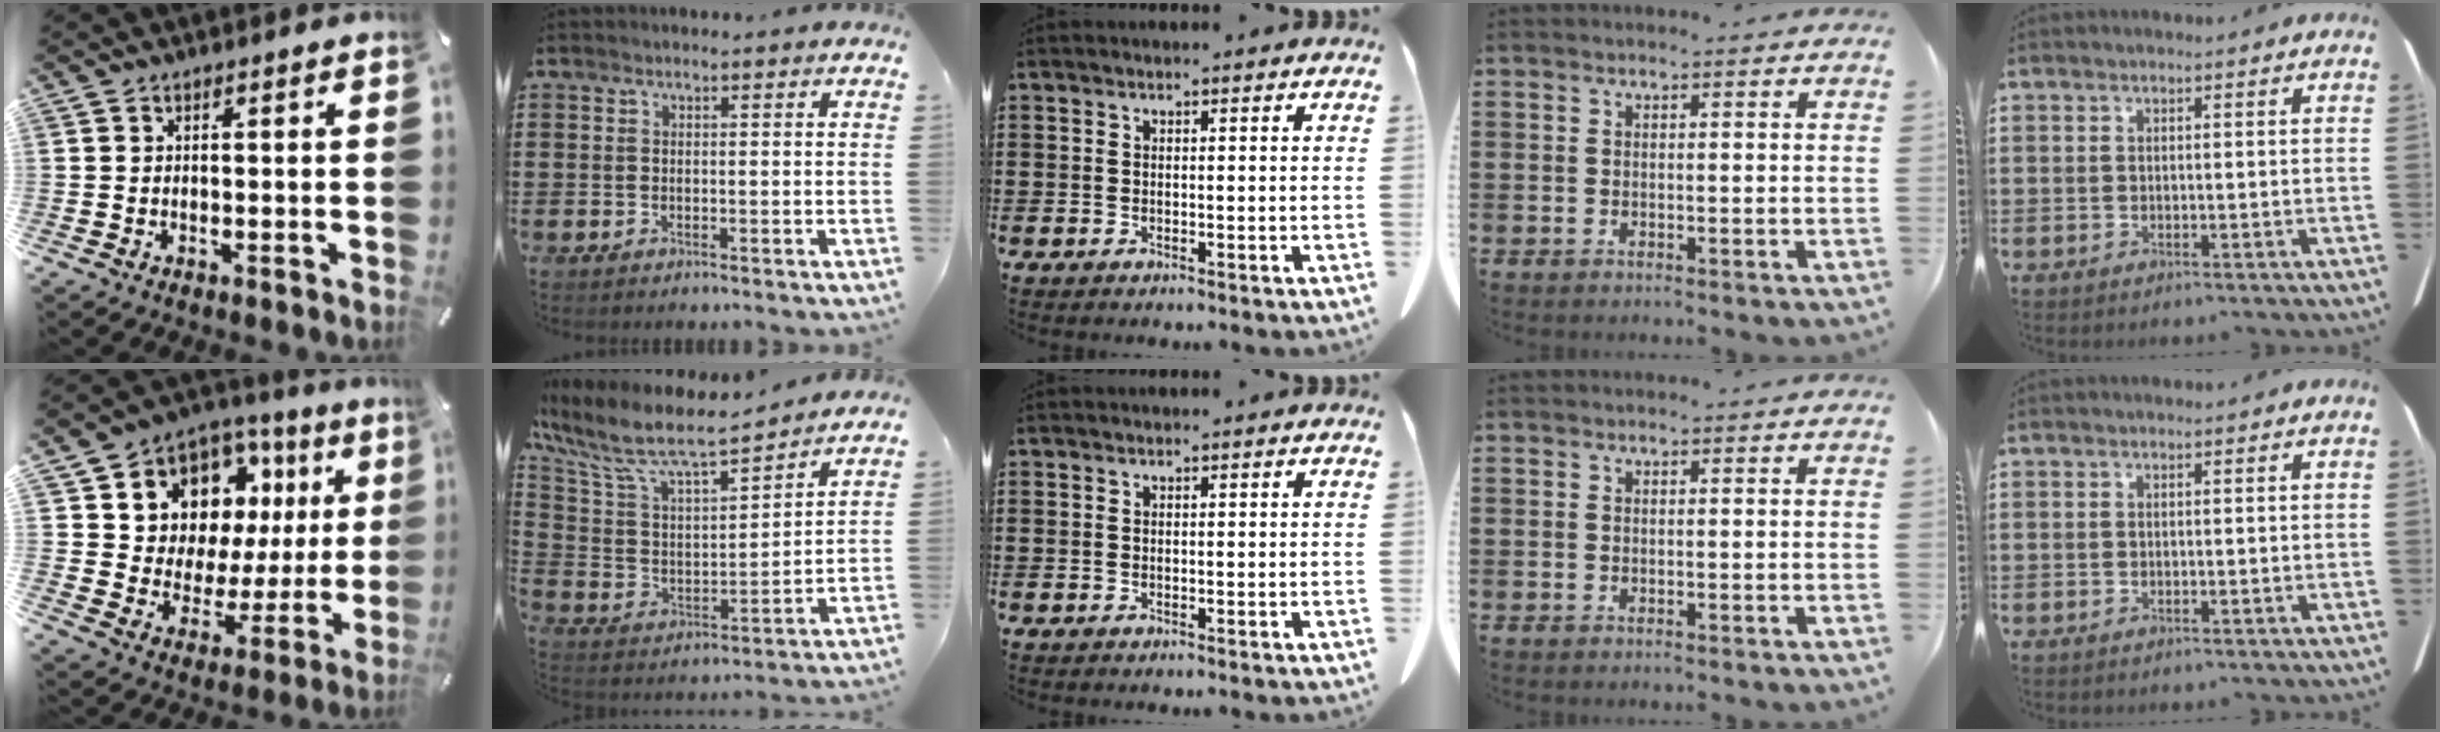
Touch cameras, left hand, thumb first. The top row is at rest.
{"thumb": {"total": 11.2, "force": [6.7, 8.4, 3.3], "torque": [-0.061, -0.067, 0.121]}, "index": {"total": 9.2, "force": [7.2, 2.2, 5.3], "torque": [-0.131, -0.043, 0.120]}}